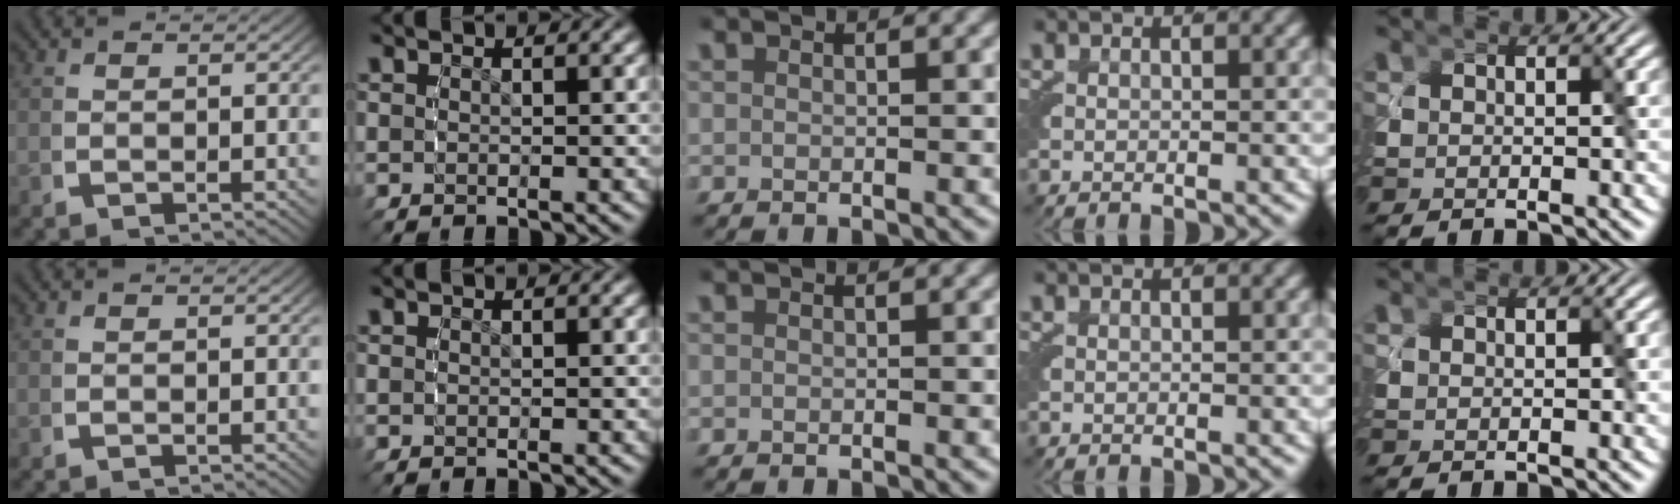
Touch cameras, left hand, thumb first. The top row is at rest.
{}